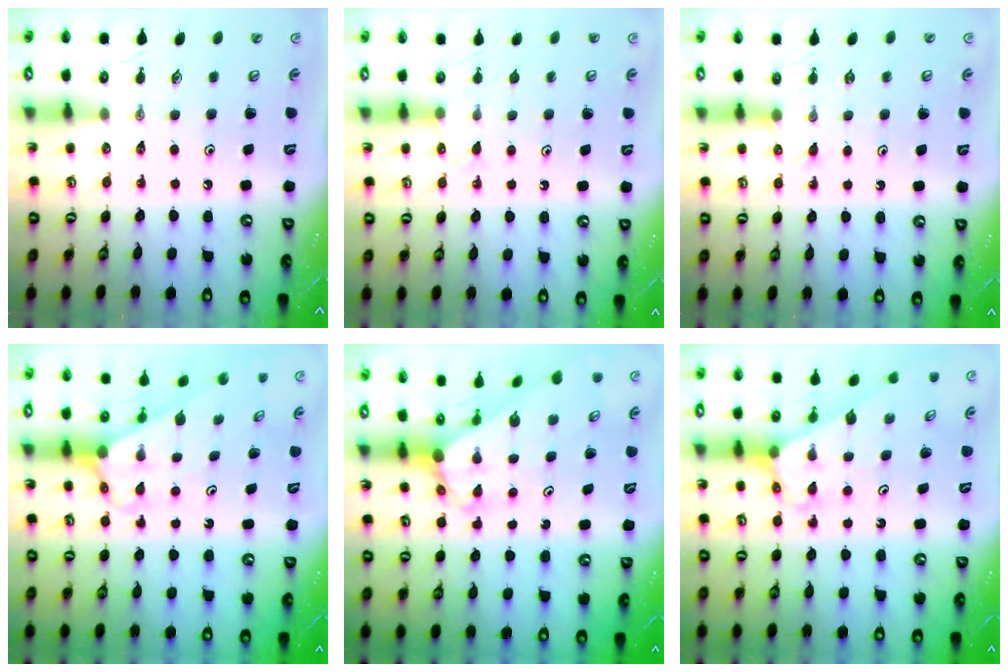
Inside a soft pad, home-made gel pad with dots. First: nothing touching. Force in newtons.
{"total": 5.9, "press": 5.8, "slide": 0.7}
{"total": 3.6, "press": 3.6, "slide": 0.5}
{"total": 2.6, "press": 2.6, "slide": 0.1}
{"total": 3.2, "press": 3.2, "slide": 0.3}
{"total": 3.1, "press": 3.1, "slide": 0.2}